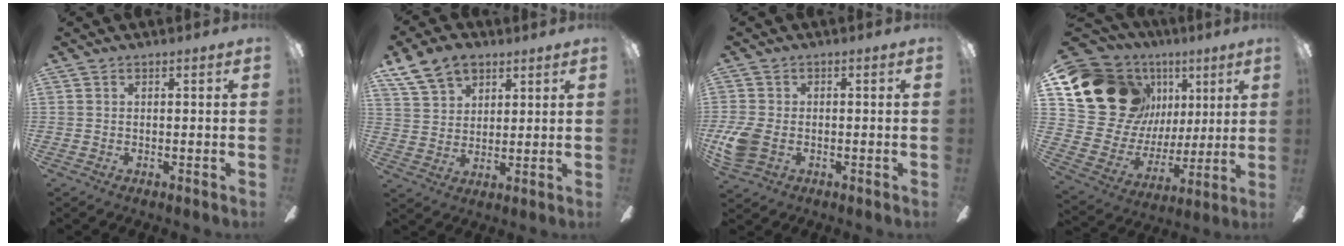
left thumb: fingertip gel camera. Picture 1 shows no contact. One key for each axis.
{"total": 10.4, "fx": 7.0, "fy": 6.4, "fz": 4.2, "tx": -0.083, "ty": -0.023, "tz": 0.136}
{"total": 6.9, "fx": -1.7, "fy": 4.6, "fz": 4.8, "tx": -0.114, "ty": 0.001, "tz": -0.031}
{"total": 19.5, "fx": 9.2, "fy": 15.1, "fz": 8.3, "tx": -0.158, "ty": -0.039, "tz": 0.194}